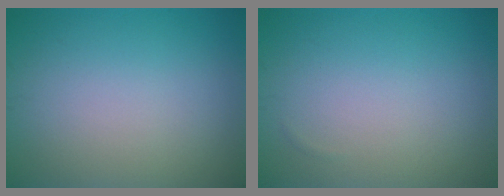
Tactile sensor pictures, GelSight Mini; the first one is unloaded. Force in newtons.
{"total": 0.0}